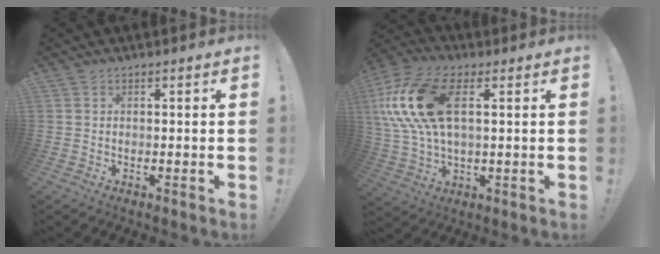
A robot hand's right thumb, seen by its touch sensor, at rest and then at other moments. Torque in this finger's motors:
{"motor_torque": [1.19, 1.59, 1.65, 0.66, 0.76]}